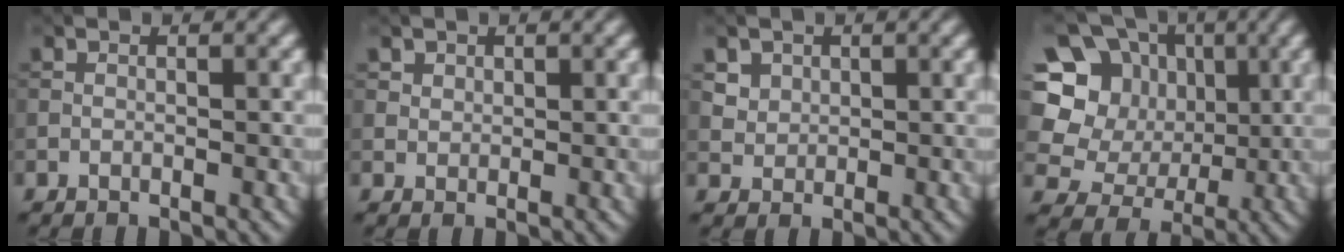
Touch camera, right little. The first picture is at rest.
{"total": 1.1, "force": [0.6, 0.8, 0.3], "torque": [-0.007, 0.001, 0.014]}
{"total": 2.0, "force": [0.8, 1.6, 0.8], "torque": [-0.017, -0.002, 0.016]}
{"total": 11.2, "force": [2.1, 10.4, 3.6], "torque": [-0.138, 0.035, 0.016]}